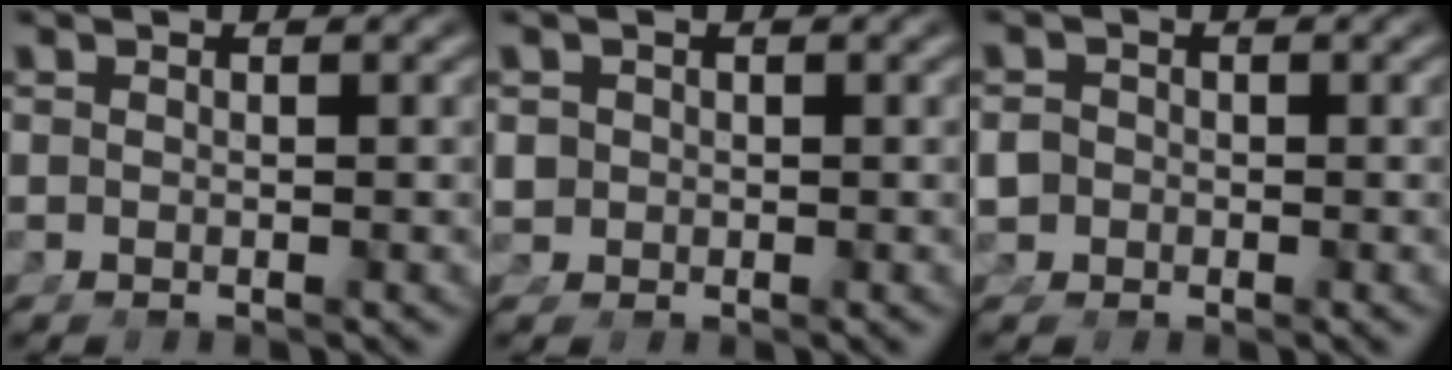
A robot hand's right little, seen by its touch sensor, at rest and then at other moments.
{"total": 1.3, "force": [-0.2, 1.2, 0.6], "torque": [-0.020, -0.012, 0.007]}
{"total": 2.8, "force": [-1.1, 2.4, 0.7], "torque": [-0.026, -0.021, -0.012]}